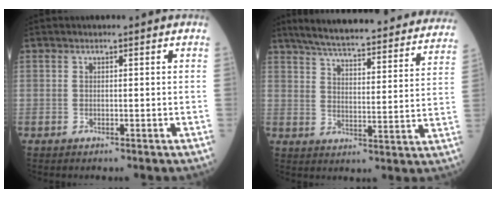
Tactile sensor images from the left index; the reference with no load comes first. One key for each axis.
{"total": 30.7, "fx": 27.7, "fy": 4.4, "fz": 12.6, "tx": -0.191, "ty": -0.039, "tz": 0.342}